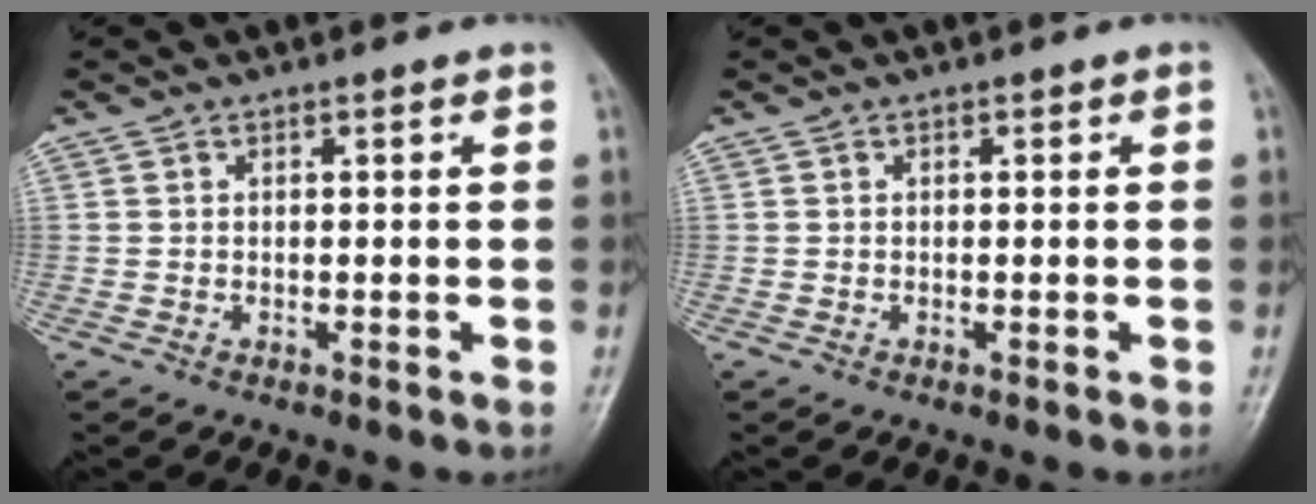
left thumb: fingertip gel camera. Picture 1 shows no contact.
{"total": 0.0}